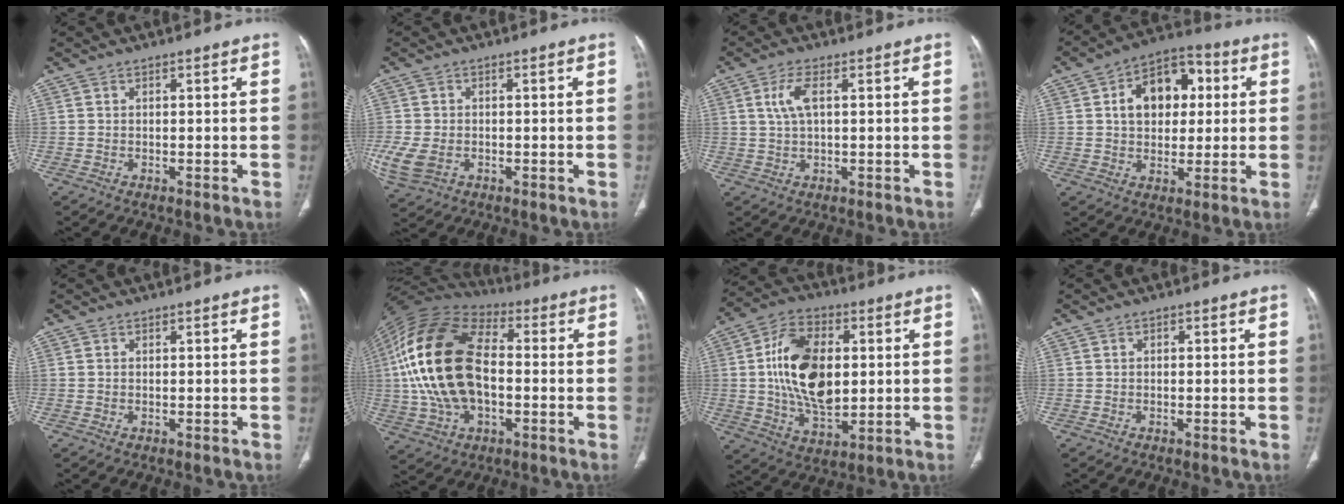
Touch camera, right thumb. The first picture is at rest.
{"total": 7.2, "force": [-1.7, 5.2, 4.8], "torque": [-0.118, -0.003, -0.024]}
{"total": 4.5, "force": [1.2, 1.7, 4.0], "torque": [-0.097, 0.008, 0.026]}
{"total": 13.6, "force": [2.9, 9.2, 9.6], "torque": [-0.109, 0.017, 0.039]}
{"total": 0.0}
{"total": 23.7, "force": [0.1, 14.0, 19.1], "torque": [-0.385, 0.016, 0.001]}
{"total": 17.5, "force": [1.8, 10.5, 13.9], "torque": [-0.228, -0.002, 0.036]}
{"total": 0.7, "force": [0.2, 0.5, 0.5], "torque": [-0.004, 0.002, 0.002]}